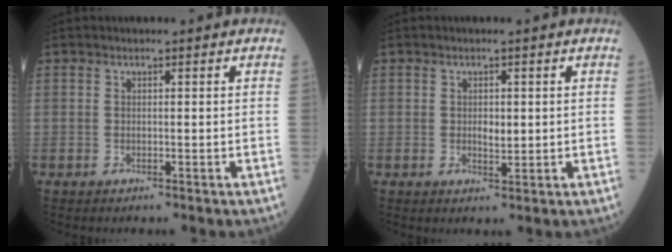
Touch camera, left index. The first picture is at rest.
{"total": 1.9, "force": [0.2, 1.0, 1.6], "torque": [-0.027, -0.002, 0.006]}